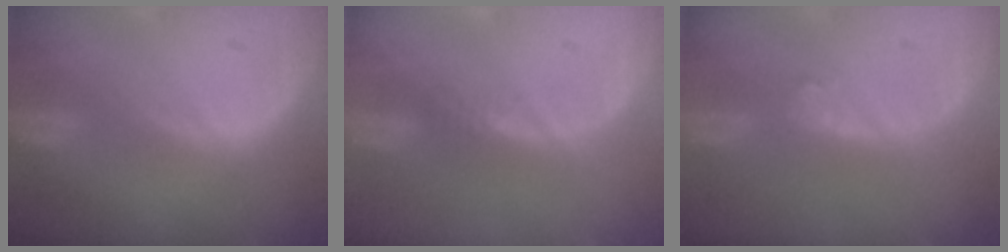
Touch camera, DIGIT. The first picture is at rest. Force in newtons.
{"total": 0.9, "press": 0.8, "slide": 0.4}
{"total": 2.7, "press": 2.2, "slide": 1.5}